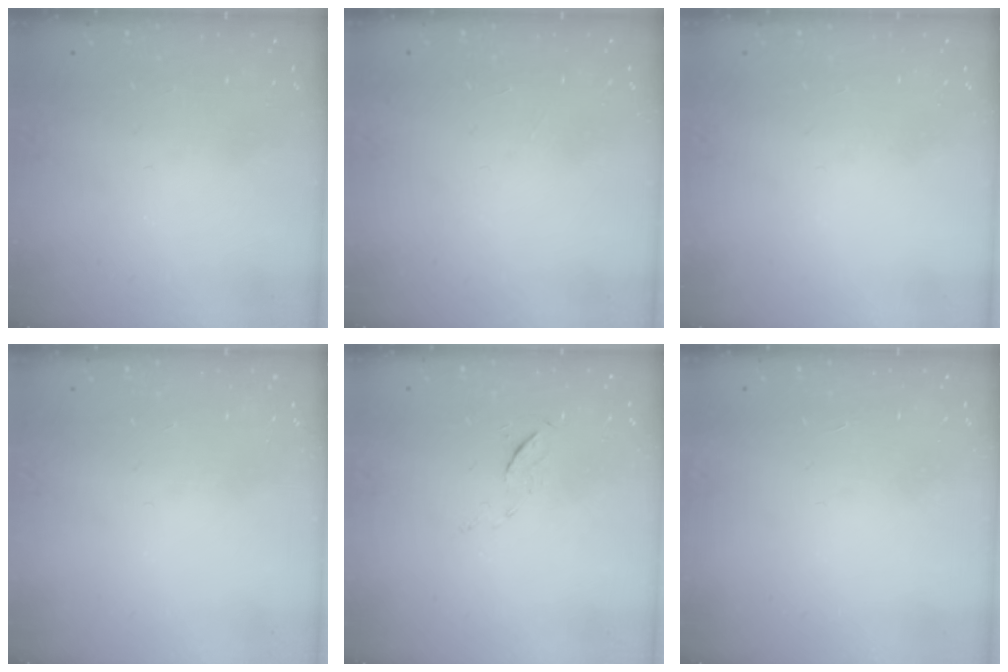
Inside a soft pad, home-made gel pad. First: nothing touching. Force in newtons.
{"total": 4.9, "press": 4.8, "slide": 0.5}
{"total": 0.0}
{"total": 0.0}
{"total": 5.3, "press": 5.3, "slide": 0.5}
{"total": 1.7, "press": 1.6, "slide": 0.1}